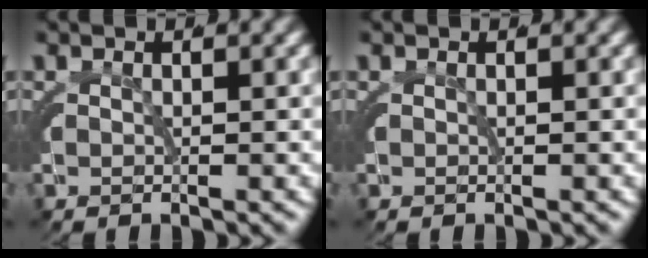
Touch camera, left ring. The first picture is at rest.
{"total": 0.0}